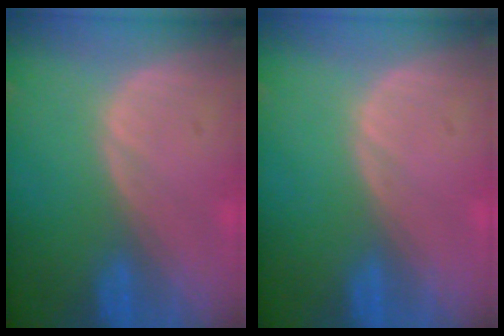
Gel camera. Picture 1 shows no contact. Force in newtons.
{"total": 0.0}